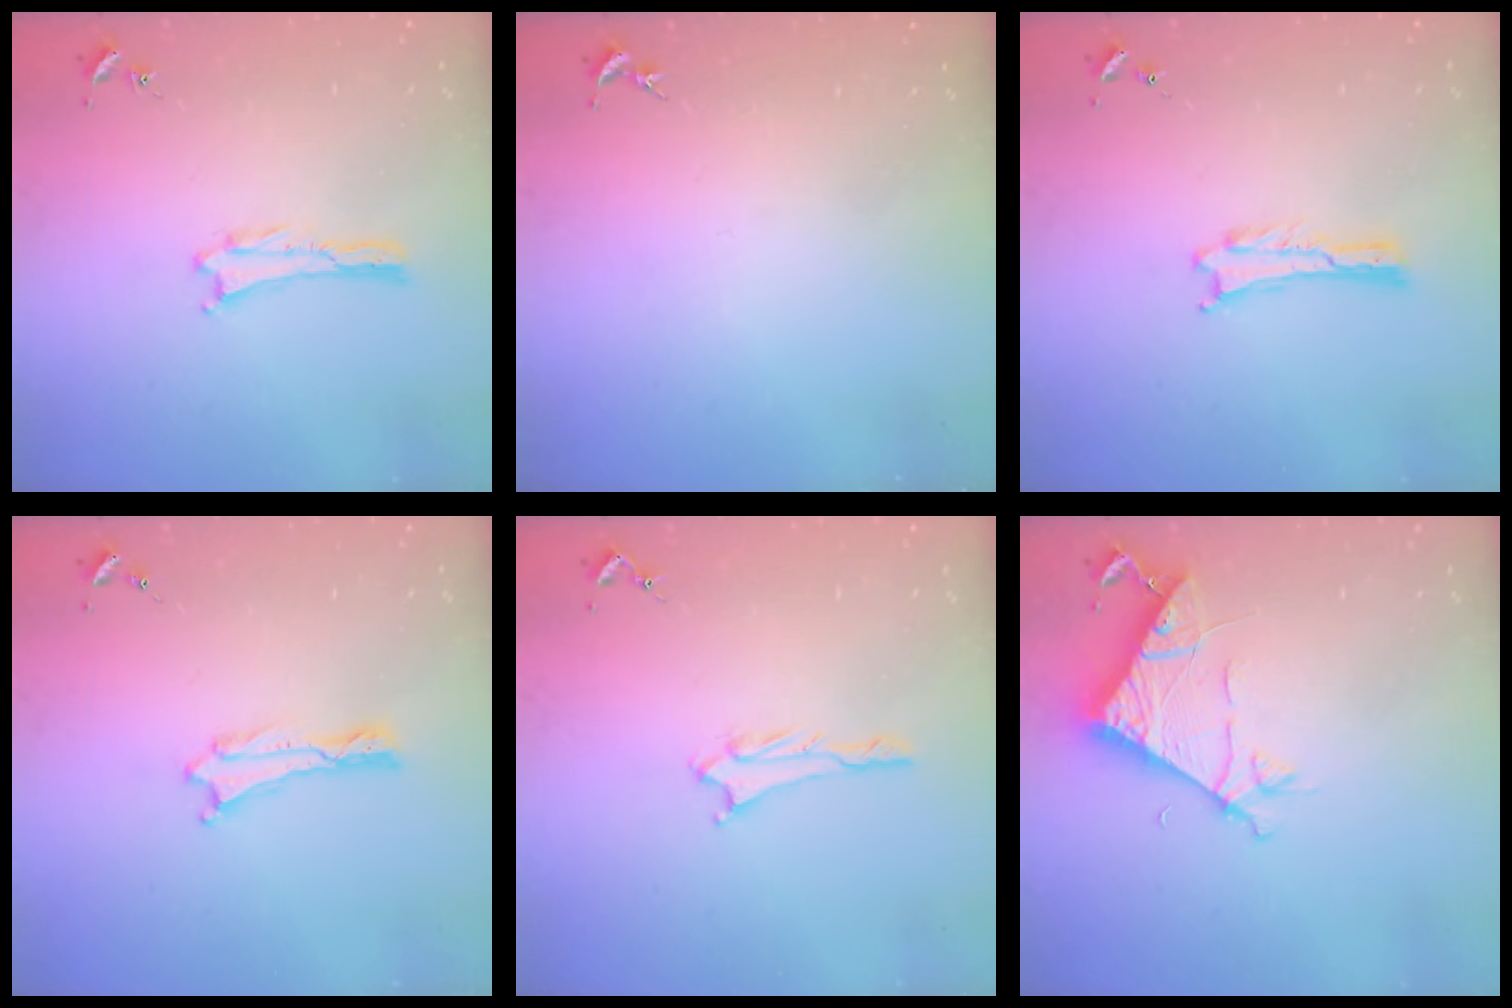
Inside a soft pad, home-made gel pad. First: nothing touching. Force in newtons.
{"total": 0.0}
{"total": 0.0}
{"total": 0.0}
{"total": 1.1, "press": 1.0, "slide": 0.1}
{"total": 7.3, "press": 7.3, "slide": 0.6}